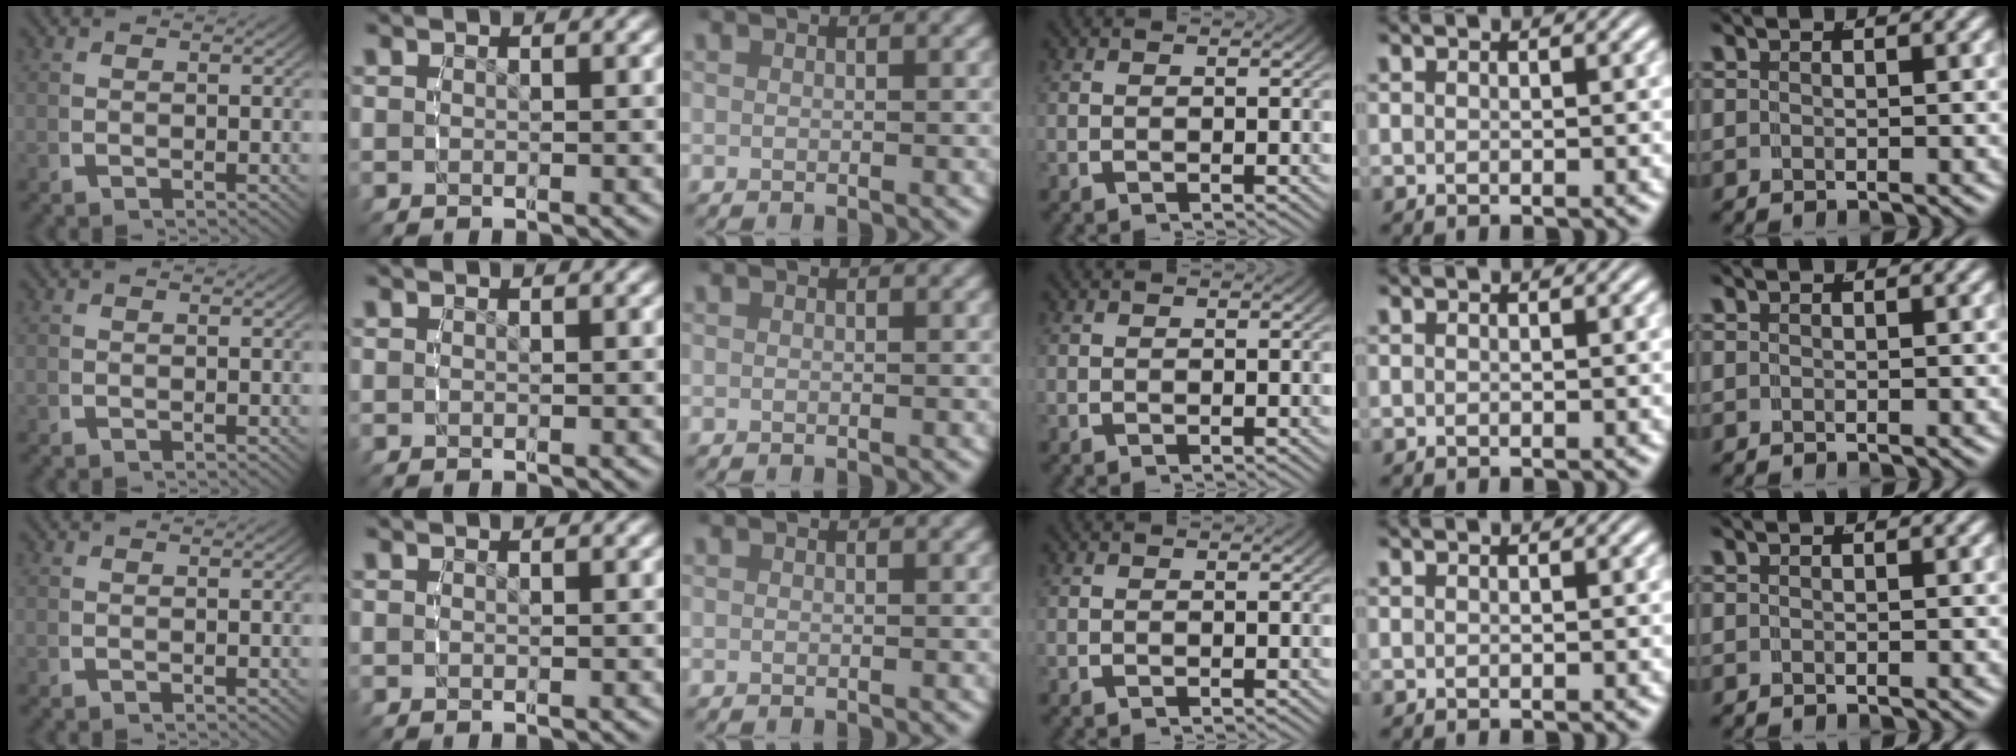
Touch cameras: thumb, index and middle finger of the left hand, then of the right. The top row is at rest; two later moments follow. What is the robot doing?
{"motion": "reach", "object": "jacket"}